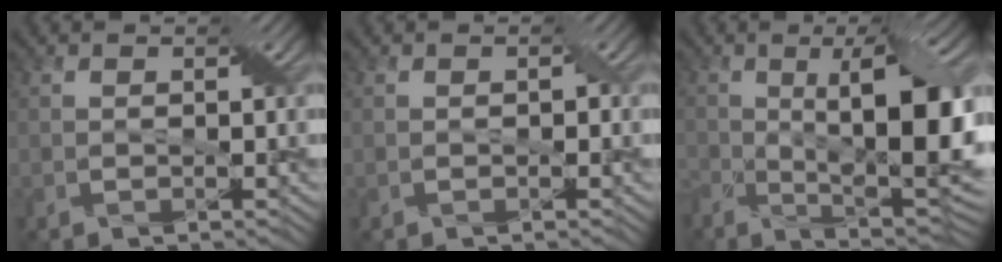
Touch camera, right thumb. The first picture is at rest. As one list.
[{"total": 0.5, "force": [-0.1, 0.3, 0.4], "torque": [-0.005, 0.000, -0.001]}, {"total": 14.6, "force": [-0.8, 4.9, 13.7], "torque": [-0.215, -0.003, -0.007]}]